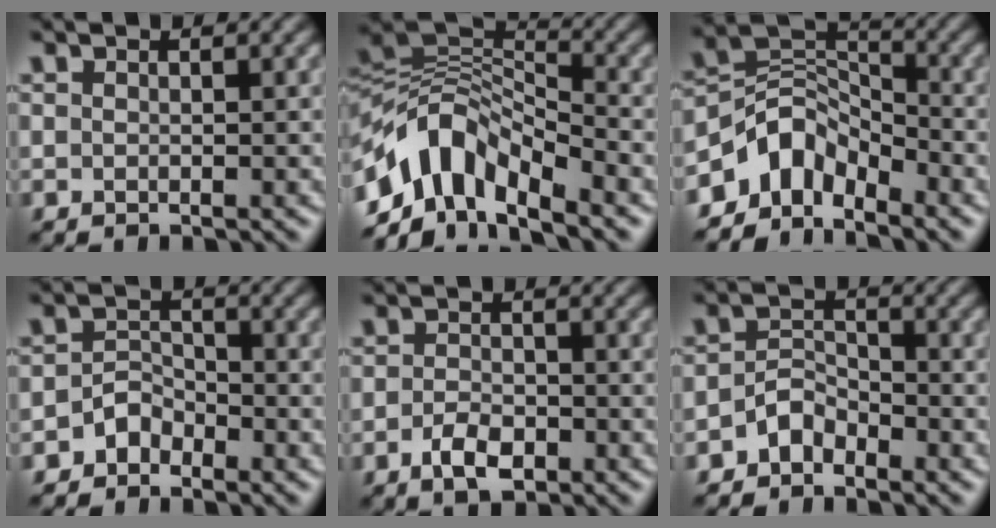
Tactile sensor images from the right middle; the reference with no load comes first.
{"total": 8.7, "force": [-5.2, 4.2, 5.6], "torque": [-0.091, 0.012, -0.107]}
{"total": 5.1, "force": [-3.7, 2.8, 2.0], "torque": [-0.025, 0.007, -0.080]}
{"total": 2.1, "force": [-1.5, 1.3, 0.6], "torque": [-0.009, 0.013, -0.032]}
{"total": 2.8, "force": [-1.4, 1.4, 1.9], "torque": [-0.037, 0.000, -0.028]}
{"total": 2.4, "force": [-1.8, 1.3, 0.9], "torque": [-0.018, 0.014, -0.039]}